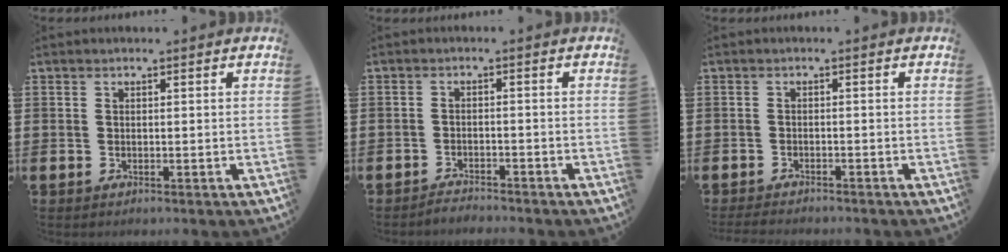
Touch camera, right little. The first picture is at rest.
{"total": 1.6, "force": [-1.6, 0.0, -0.2], "torque": [-0.002, 0.006, -0.033]}
{"total": 1.2, "force": [-1.2, 0.1, 0.2], "torque": [-0.007, 0.002, -0.024]}